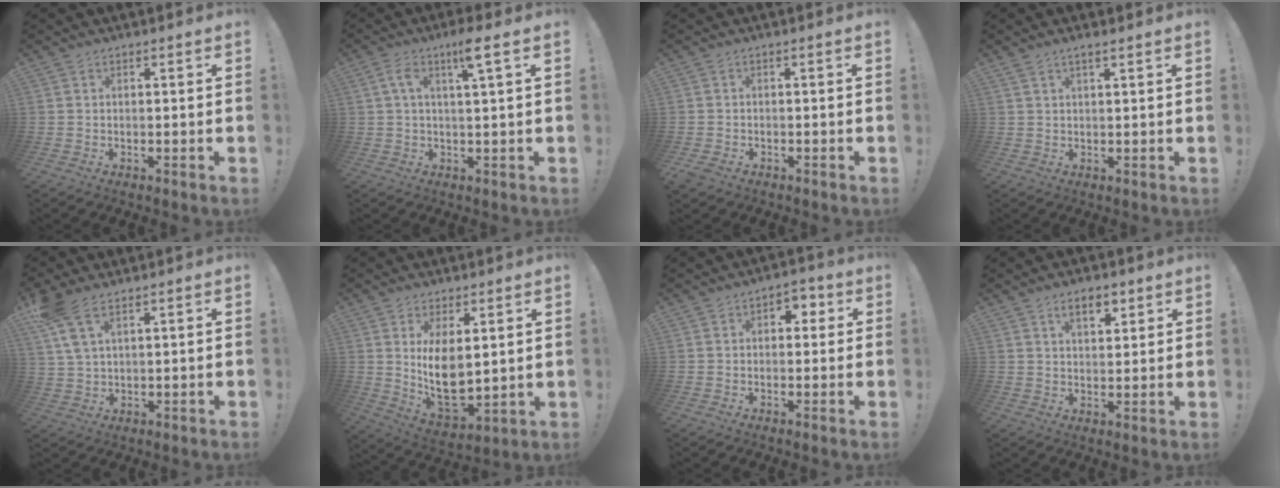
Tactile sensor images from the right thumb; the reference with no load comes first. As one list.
[{"total": 7.2, "force": [2.8, 0.7, 6.6], "torque": [-0.114, -0.003, 0.042]}, {"total": 2.0, "force": [-1.2, 1.4, 0.9], "torque": [-0.021, 0.003, -0.021]}, {"total": 2.0, "force": [1.4, 0.4, 1.4], "torque": [-0.035, 0.001, 0.027]}, {"total": 7.9, "force": [4.5, 3.2, 5.7], "torque": [-0.105, -0.013, 0.090]}, {"total": 11.6, "force": [3.5, 5.8, 9.4], "torque": [-0.171, -0.048, 0.065]}, {"total": 3.8, "force": [0.5, 3.0, 2.2], "torque": [-0.017, 0.001, 0.002]}, {"total": 6.4, "force": [3.6, 3.2, 4.3], "torque": [-0.056, -0.009, 0.061]}]